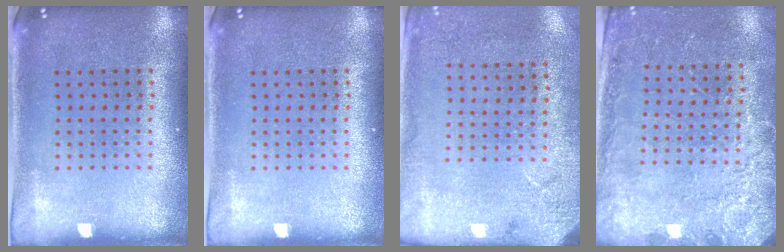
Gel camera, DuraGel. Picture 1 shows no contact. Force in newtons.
{"total": 0.0}
{"total": 2.7, "press": 2.2, "slide": 1.6}
{"total": 2.5, "press": 2.4, "slide": 0.9}